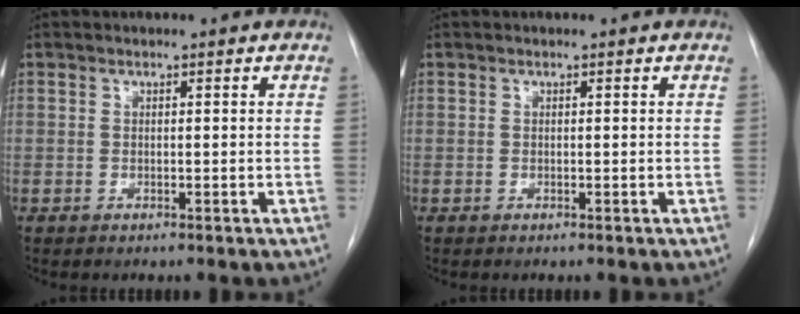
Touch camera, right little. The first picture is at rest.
{"total": 0.0}